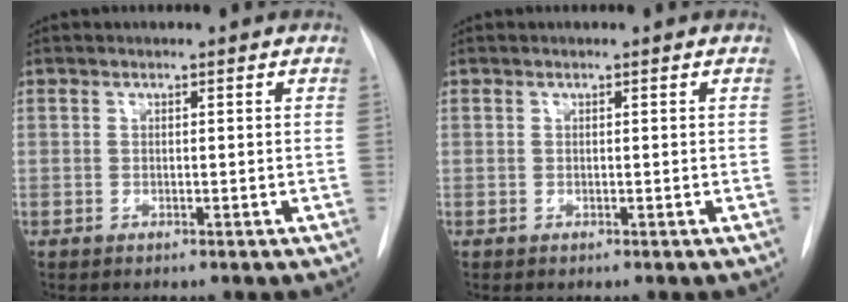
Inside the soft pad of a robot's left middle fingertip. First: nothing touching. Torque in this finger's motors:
{"motor_torque": [-0.56, -0.30, 0.04, 0.01]}